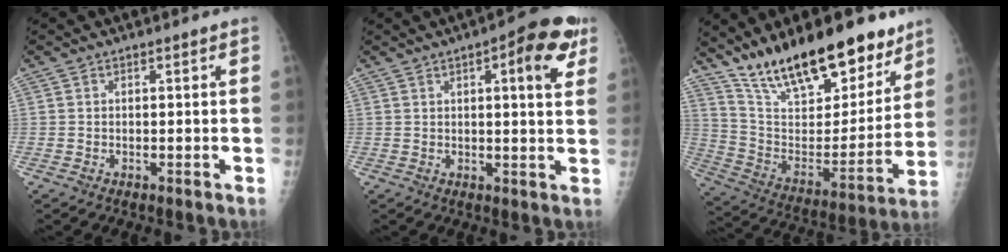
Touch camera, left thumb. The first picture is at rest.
{"total": 10.2, "force": [4.4, 3.0, 8.7], "torque": [-0.091, -0.005, 0.048]}
{"total": 25.3, "force": [18.8, 9.2, 14.3], "torque": [-0.190, -0.085, 0.317]}